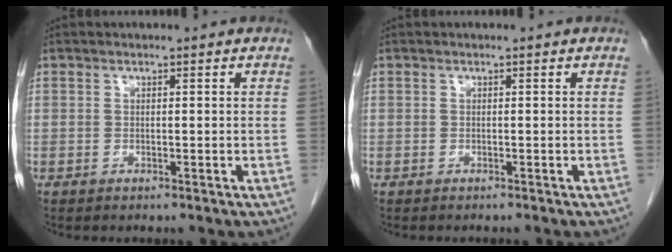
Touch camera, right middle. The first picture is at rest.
{"total": 1.1, "force": [-1.1, 0.2, 0.4], "torque": [-0.008, -0.001, -0.013]}